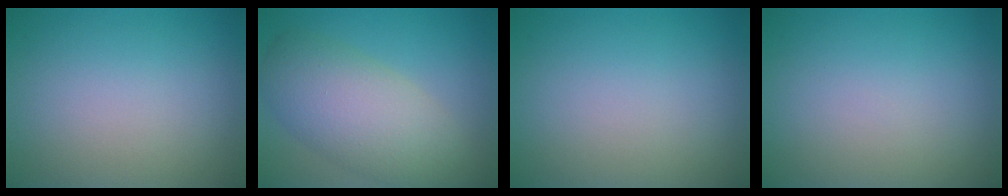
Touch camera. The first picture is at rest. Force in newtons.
{"total": 7.3, "press": 7.3, "slide": 0.5}
{"total": 0.0}
{"total": 0.0}